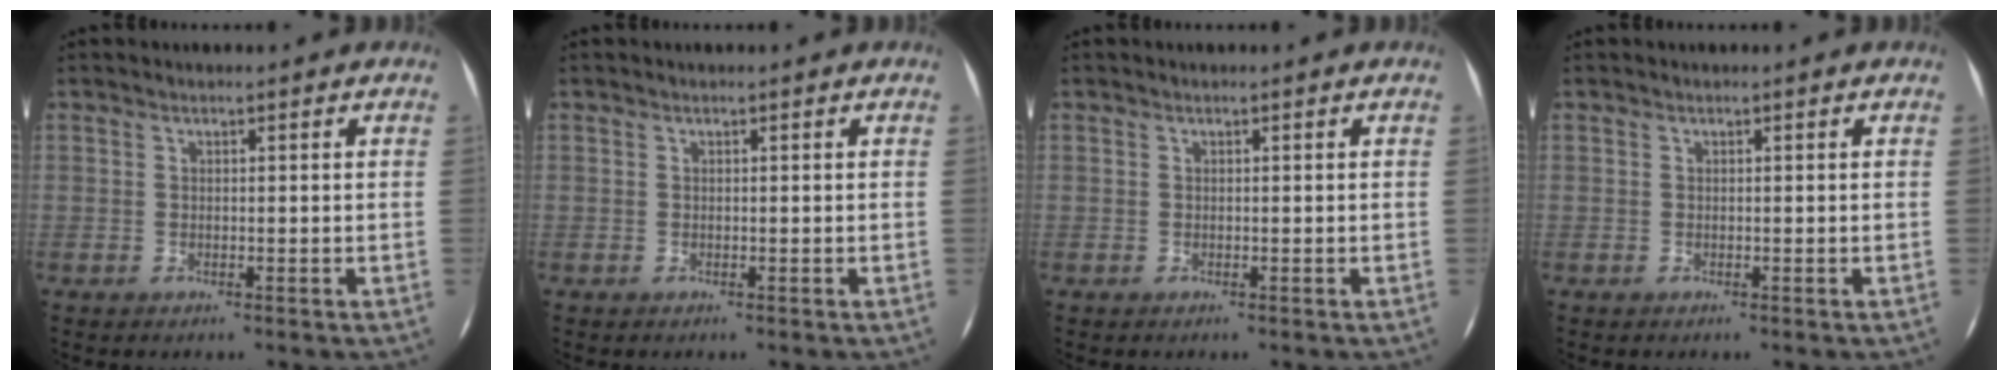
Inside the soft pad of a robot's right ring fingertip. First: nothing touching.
{"total": 0.0}
{"total": 0.0}
{"total": 0.0}